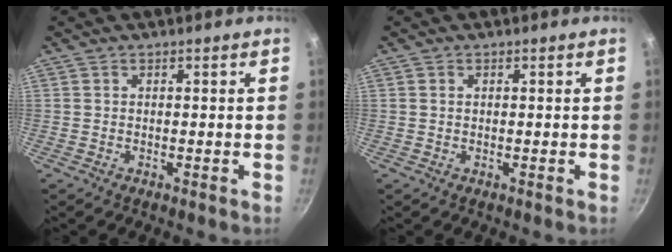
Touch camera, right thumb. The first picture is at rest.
{"total": 0.6, "force": [0.2, 0.4, 0.3], "torque": [-0.007, 0.002, 0.004]}